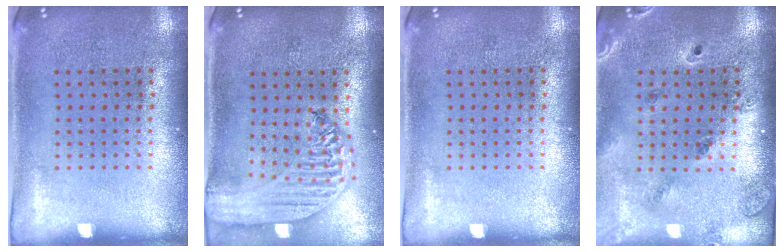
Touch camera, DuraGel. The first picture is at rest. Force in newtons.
{"total": 2.9, "press": 2.4, "slide": 1.7}
{"total": 0.0}
{"total": 1.4, "press": 1.4, "slide": 0.3}